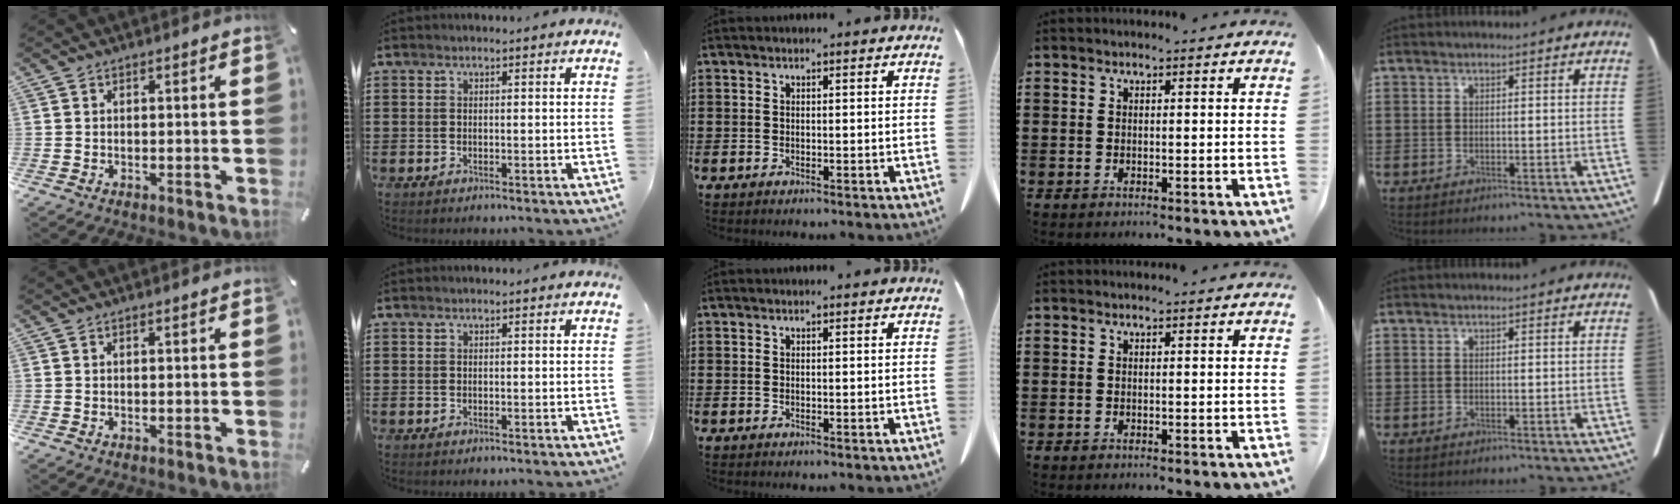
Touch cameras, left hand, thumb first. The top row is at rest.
{}